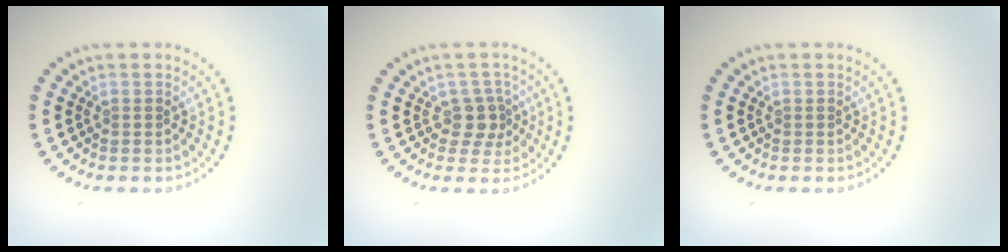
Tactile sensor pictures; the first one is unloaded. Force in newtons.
{"total": 2.3, "press": 1.8, "slide": 1.3}
{"total": 0.0}